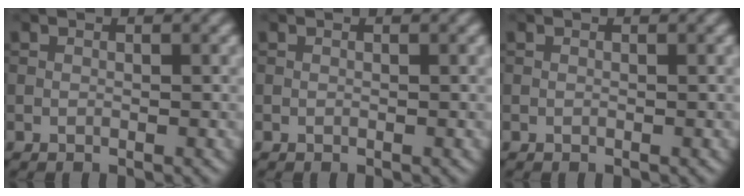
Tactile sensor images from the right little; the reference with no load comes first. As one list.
[{"total": 0.0}, {"total": 0.0}]